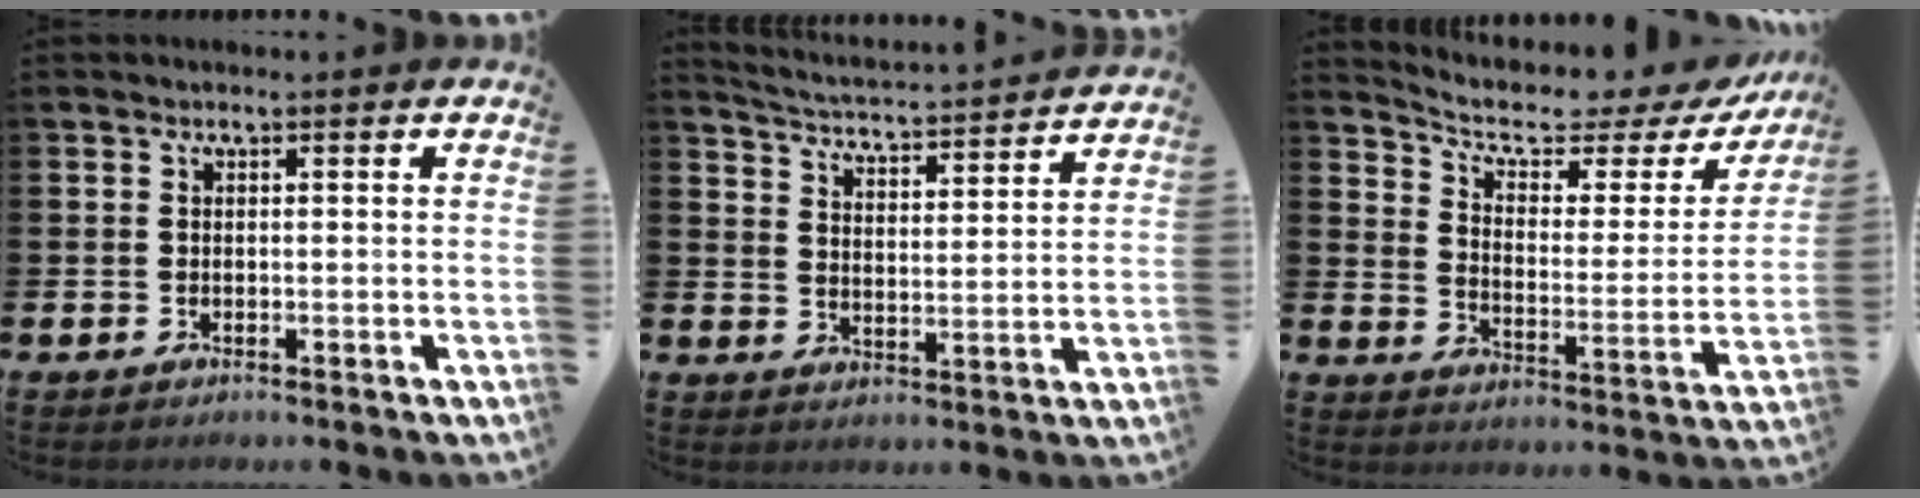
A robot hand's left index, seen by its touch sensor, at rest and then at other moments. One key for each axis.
{"total": 4.2, "fx": 4.2, "fy": -0.1, "fz": 0.6, "tx": -0.033, "ty": -0.041, "tz": 0.067}
{"total": 6.5, "fx": 5.4, "fy": 2.2, "fz": 2.8, "tx": -0.081, "ty": -0.041, "tz": 0.086}